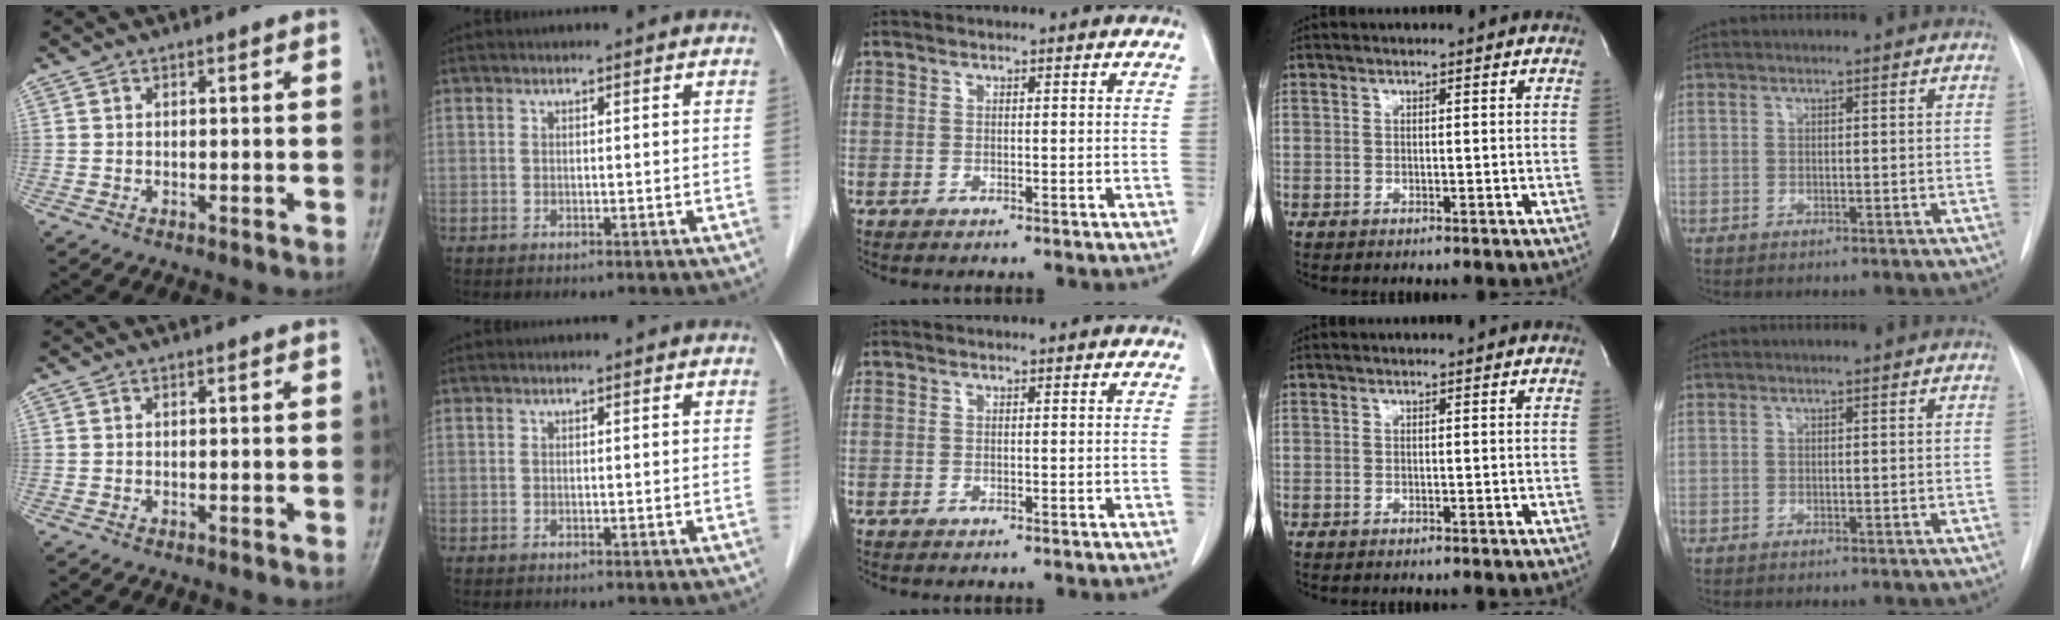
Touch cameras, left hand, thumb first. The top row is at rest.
{}